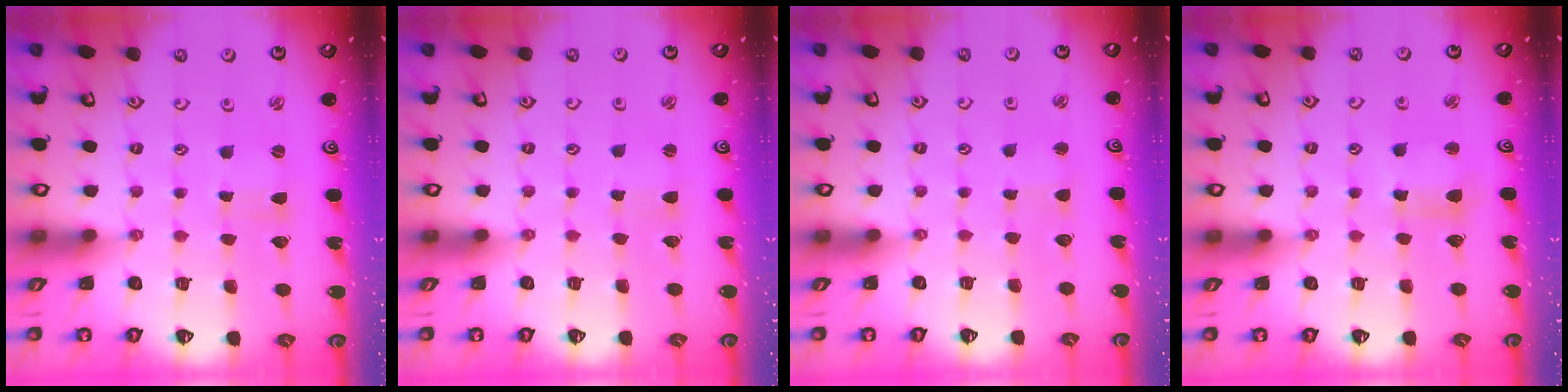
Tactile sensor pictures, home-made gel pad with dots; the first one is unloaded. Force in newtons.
{"total": 1.8, "press": 1.7, "slide": 0.2}
{"total": 1.8, "press": 1.8, "slide": 0.2}
{"total": 6.4, "press": 6.3, "slide": 0.8}